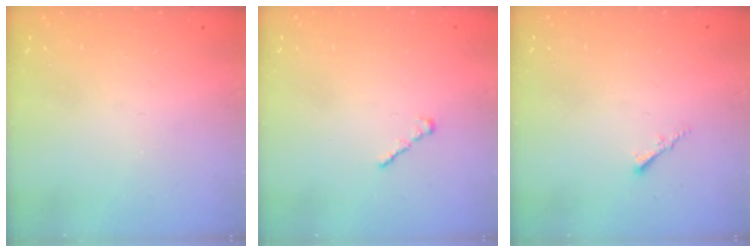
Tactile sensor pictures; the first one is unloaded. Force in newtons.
{"total": 1.4, "press": 1.3, "slide": 0.5}
{"total": 1.5, "press": 1.5, "slide": 0.4}